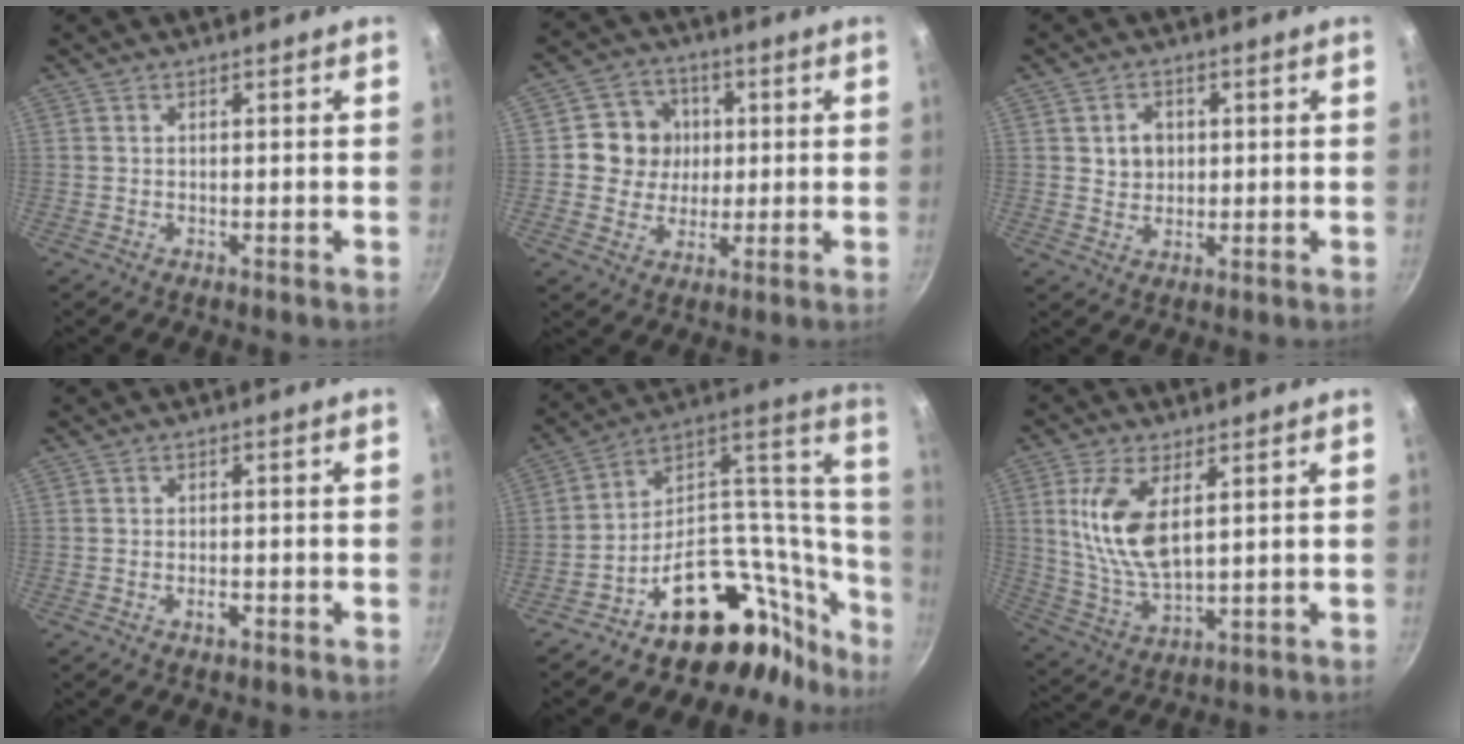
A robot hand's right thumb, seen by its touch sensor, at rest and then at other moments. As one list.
[{"total": 9.7, "force": [0.9, 9.0, 3.4], "torque": [-0.008, 0.010, 0.011]}, {"total": 4.4, "force": [0.9, 3.7, 2.2], "torque": [-0.014, -0.002, 0.017]}, {"total": 1.7, "force": [-0.8, 0.8, 1.2], "torque": [-0.022, 0.005, -0.013]}, {"total": 23.5, "force": [-16.6, 10.7, 12.8], "torque": [-0.091, 0.161, -0.259]}, {"total": 12.3, "force": [3.4, 5.6, 10.4], "torque": [-0.212, -0.016, 0.078]}]